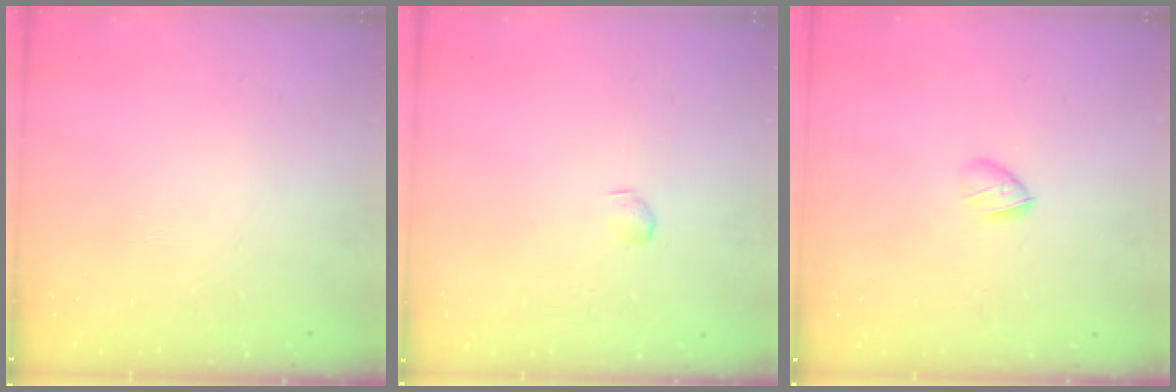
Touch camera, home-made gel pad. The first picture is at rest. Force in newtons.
{"total": 2.9, "press": 2.9, "slide": 0.5}
{"total": 3.7, "press": 3.6, "slide": 1.0}